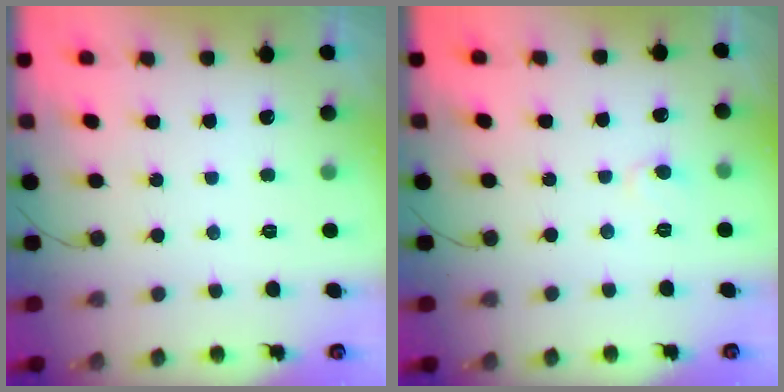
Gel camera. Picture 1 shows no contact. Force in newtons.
{"total": 4.8, "press": 4.8, "slide": 0.5}